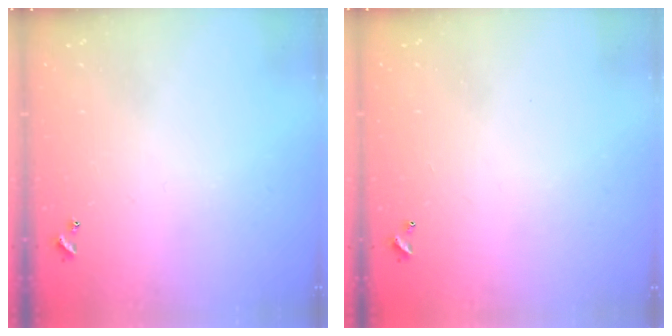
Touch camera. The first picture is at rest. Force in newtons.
{"total": 2.8, "press": 2.8, "slide": 0.1}